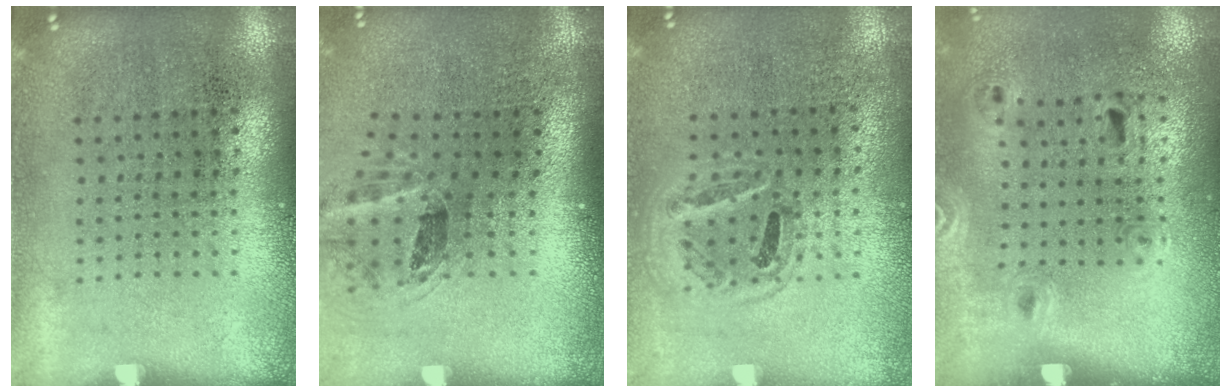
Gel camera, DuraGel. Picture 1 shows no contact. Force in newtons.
{"total": 1.3, "press": 1.0, "slide": 0.9}
{"total": 0.9, "press": 0.9, "slide": 0.3}
{"total": 1.3, "press": 0.8, "slide": 1.1}